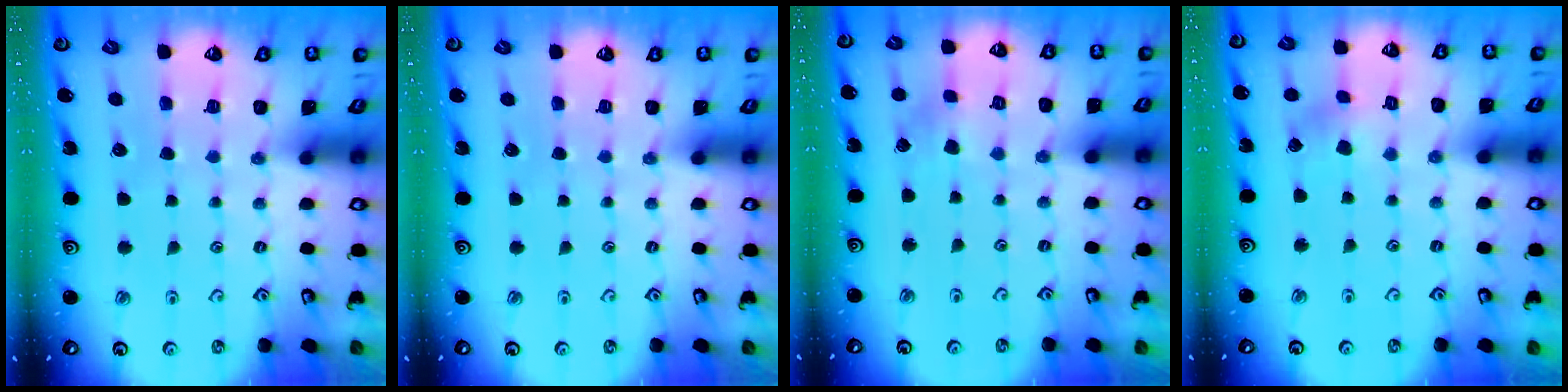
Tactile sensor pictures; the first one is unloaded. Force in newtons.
{"total": 0.0}
{"total": 2.5, "press": 2.4, "slide": 0.5}
{"total": 2.5, "press": 2.3, "slide": 0.8}